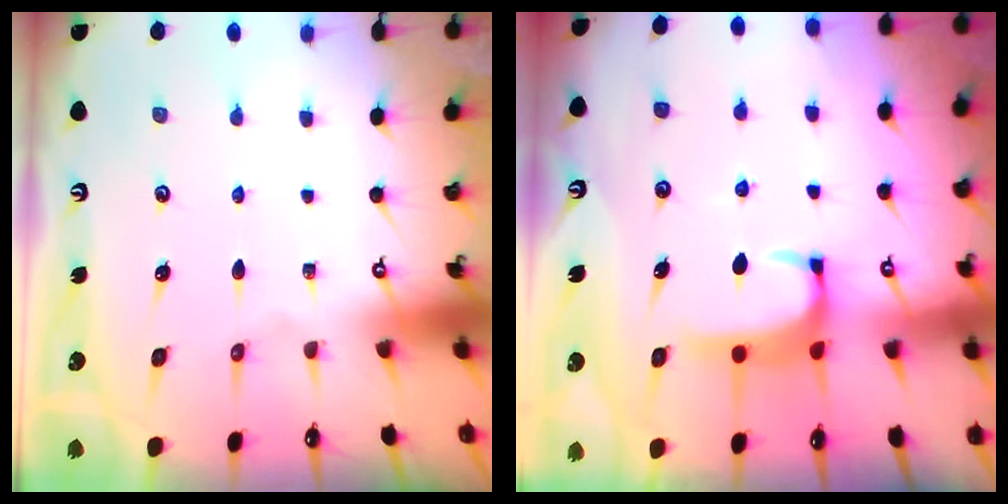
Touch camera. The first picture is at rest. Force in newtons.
{"total": 1.9, "press": 1.8, "slide": 0.3}